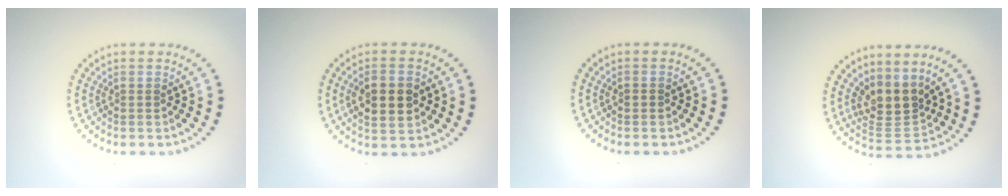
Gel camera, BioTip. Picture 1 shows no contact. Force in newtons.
{"total": 4.4, "press": 4.4, "slide": 0.3}
{"total": 0.7, "press": 0.7, "slide": 0.1}
{"total": 3.7, "press": 2.7, "slide": 2.5}